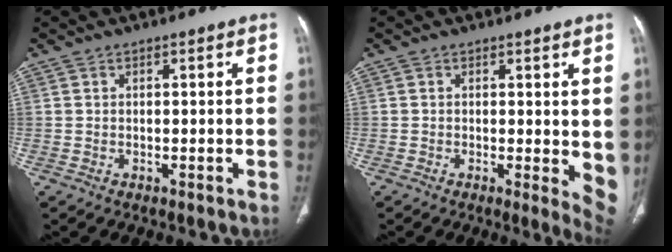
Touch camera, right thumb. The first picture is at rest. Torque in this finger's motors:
{"motor_torque": [-0.23, 0.82, -0.27, 0.05, 0.07]}